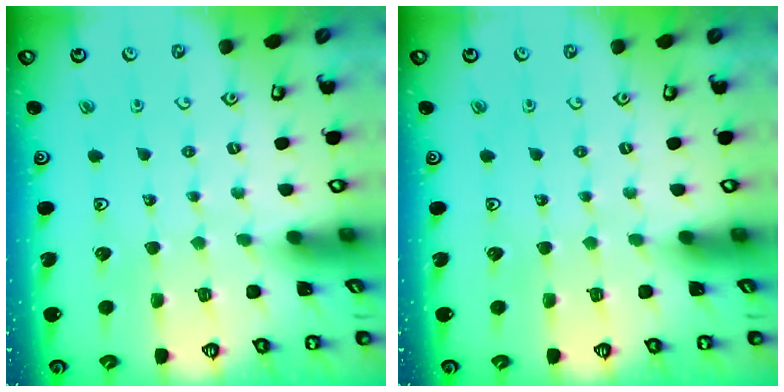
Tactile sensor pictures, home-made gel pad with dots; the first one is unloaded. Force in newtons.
{"total": 0.0}